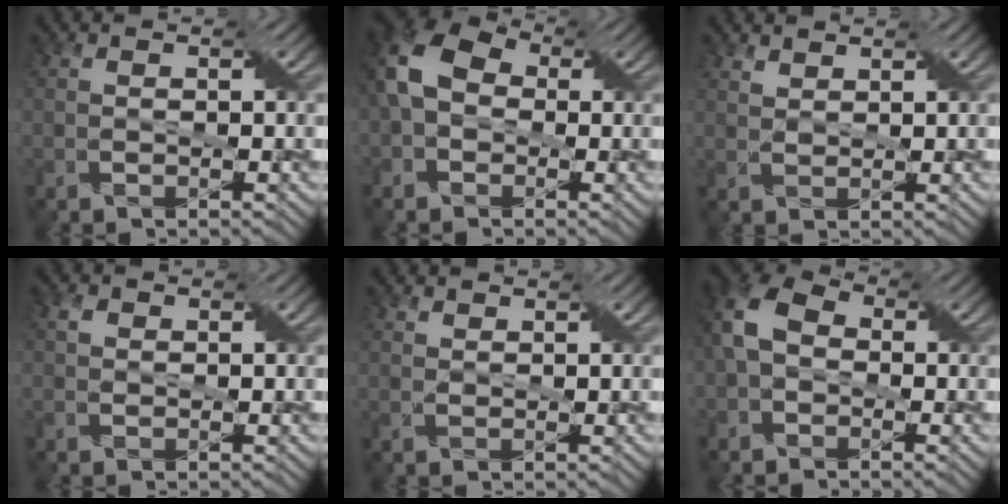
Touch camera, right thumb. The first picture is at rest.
{"total": 9.5, "force": [0.5, 7.2, 6.2], "torque": [-0.159, 0.015, -0.004]}
{"total": 1.9, "force": [1.7, 0.6, 0.6], "torque": [-0.015, -0.003, 0.039]}
{"total": 1.1, "force": [0.4, 0.9, 0.5], "torque": [-0.011, 0.003, 0.007]}
{"total": 1.0, "force": [0.9, 0.2, 0.2], "torque": [-0.011, 0.002, 0.022]}
{"total": 7.3, "force": [0.0, 5.4, 4.9], "torque": [-0.129, 0.012, -0.013]}